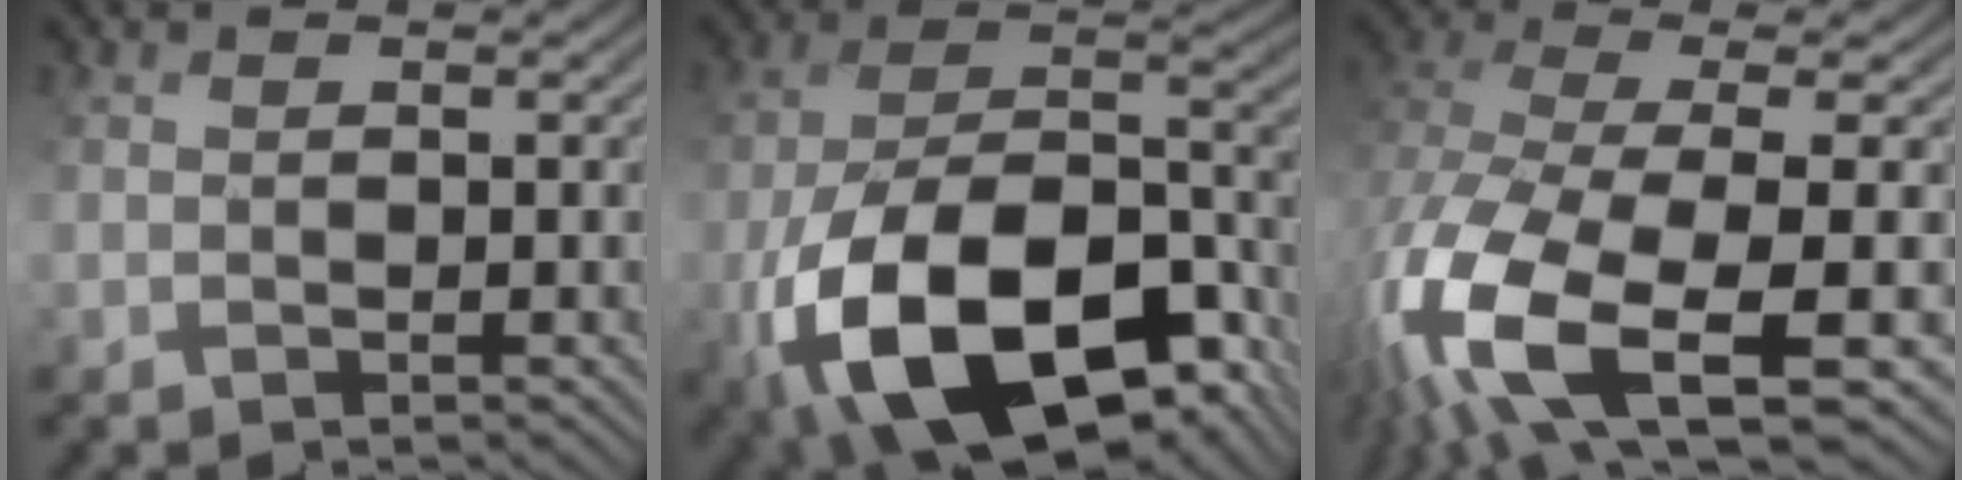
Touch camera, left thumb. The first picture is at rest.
{"total": 20.4, "force": [-10.1, 10.2, 14.5], "torque": [-0.293, -0.048, -0.142]}
{"total": 15.6, "force": [-5.8, 6.2, 13.1], "torque": [-0.337, -0.051, -0.074]}